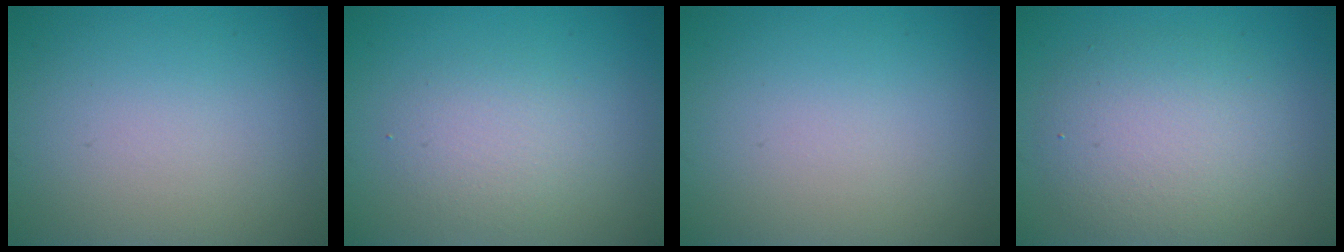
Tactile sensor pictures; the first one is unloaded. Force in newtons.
{"total": 2.5, "press": 2.5, "slide": 0.2}
{"total": 0.0}
{"total": 5.1, "press": 5.1, "slide": 0.5}